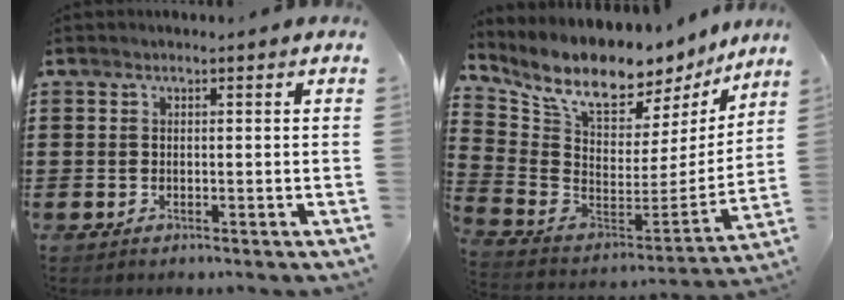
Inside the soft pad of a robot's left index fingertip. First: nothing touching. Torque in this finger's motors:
{"motor_torque": [2.14, 0.00, 1.05, 0.21]}